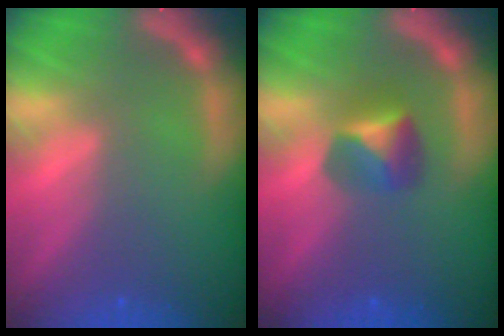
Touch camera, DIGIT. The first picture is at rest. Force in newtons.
{"total": 2.9}